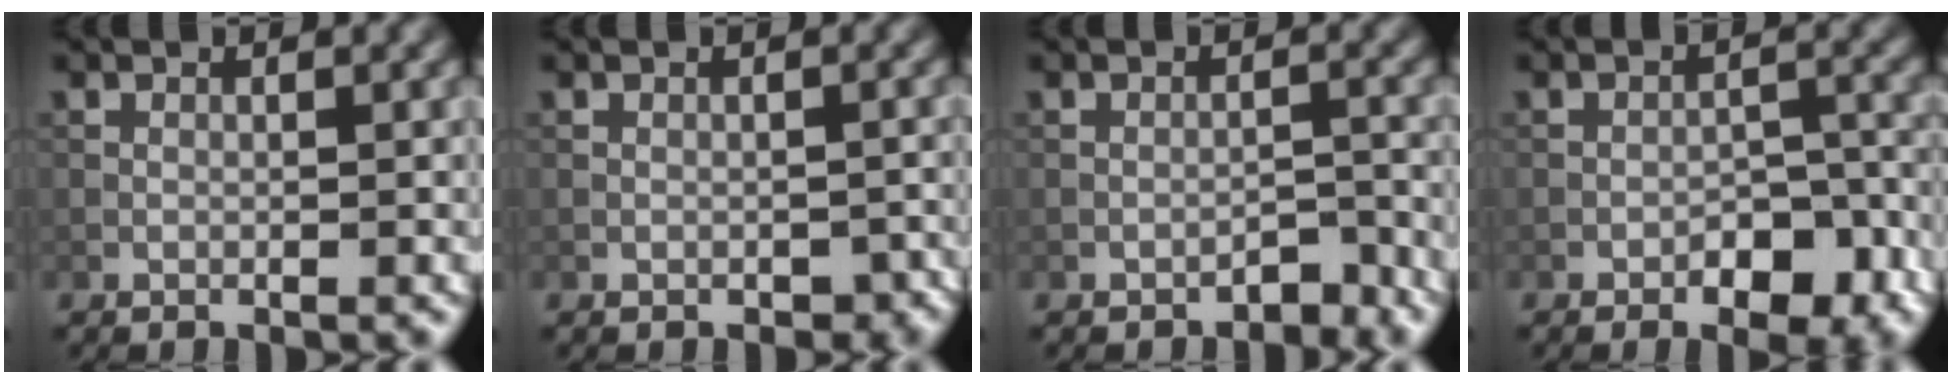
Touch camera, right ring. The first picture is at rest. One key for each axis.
{"total": 1.5, "fx": -0.7, "fy": 1.1, "fz": 0.9, "tx": -0.014, "ty": -0.007, "tz": -0.007}
{"total": 1.7, "fx": -1.4, "fy": 0.5, "fz": 0.6, "tx": -0.007, "ty": 0.008, "tz": -0.024}
{"total": 4.9, "fx": -2.8, "fy": 2.2, "fz": 3.4, "tx": -0.042, "ty": 0.009, "tz": -0.036}